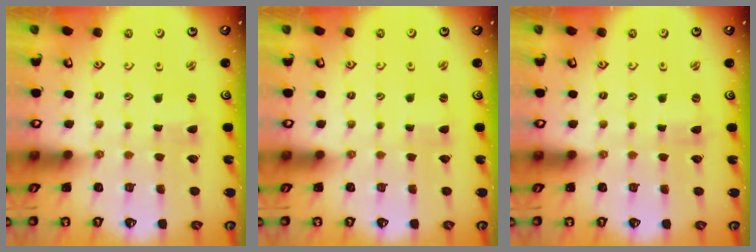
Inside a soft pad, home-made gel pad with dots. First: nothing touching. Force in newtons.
{"total": 0.0}
{"total": 0.0}